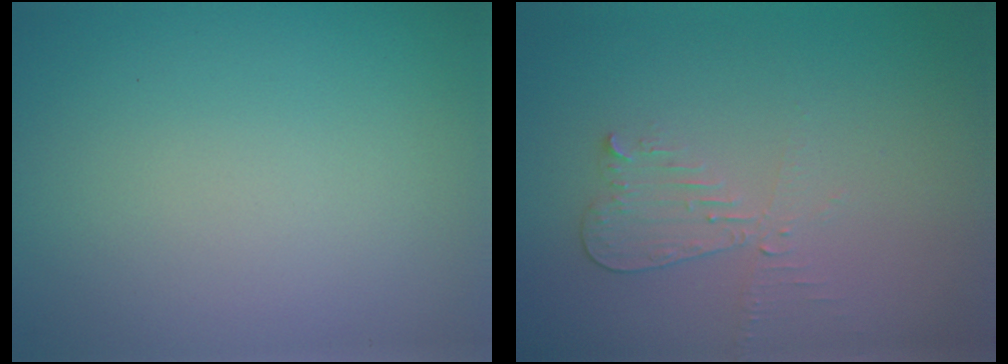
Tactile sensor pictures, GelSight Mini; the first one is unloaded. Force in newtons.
{"total": 2.2, "press": 2.2, "slide": 0.2}